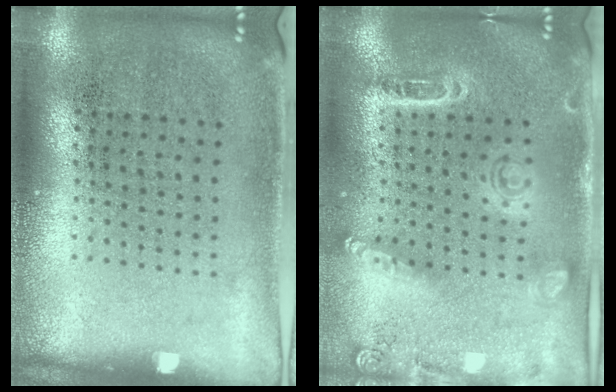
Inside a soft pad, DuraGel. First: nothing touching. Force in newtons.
{"total": 1.6, "press": 1.5, "slide": 0.5}